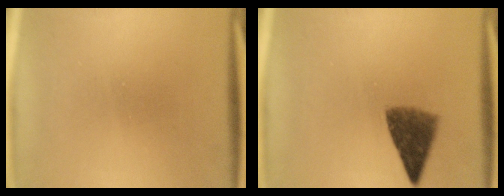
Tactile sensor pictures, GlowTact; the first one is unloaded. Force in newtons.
{"total": 6.5}